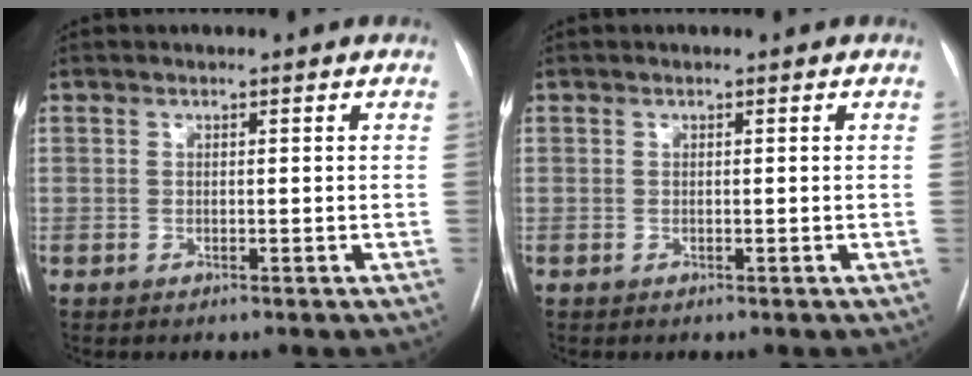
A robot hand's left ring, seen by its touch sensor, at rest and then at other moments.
{"total": 0.0}